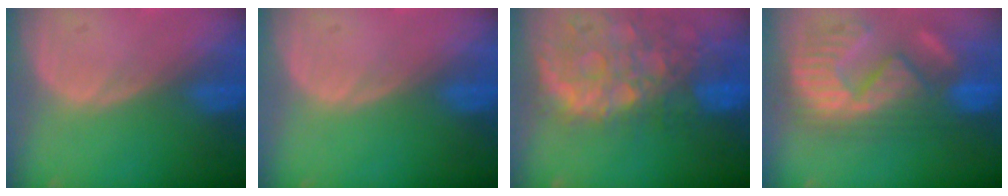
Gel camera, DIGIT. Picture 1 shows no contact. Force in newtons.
{"total": 0.0}
{"total": 12.6, "press": 10.4, "slide": 7.1}
{"total": 10.7, "press": 10.4, "slide": 2.5}